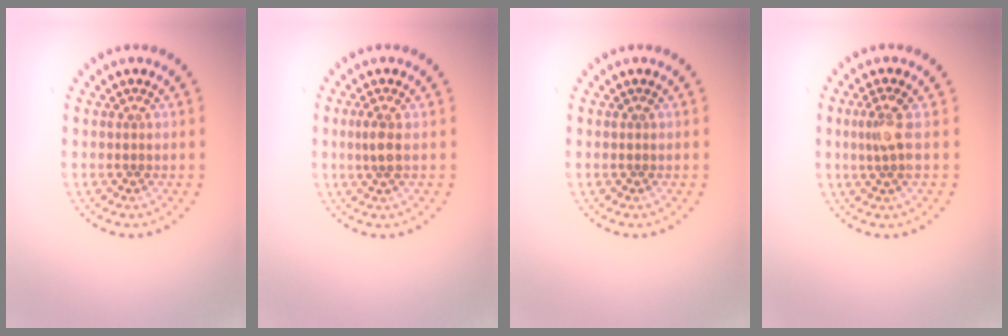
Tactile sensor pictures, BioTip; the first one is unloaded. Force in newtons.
{"total": 1.6, "press": 1.4, "slide": 0.7}
{"total": 0.0}
{"total": 2.0, "press": 1.6, "slide": 1.3}